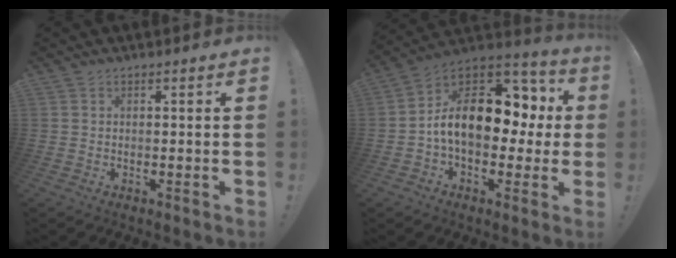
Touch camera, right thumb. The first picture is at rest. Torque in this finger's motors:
{"motor_torque": [2.52, 2.49, 0.27, 0.05, 0.33]}